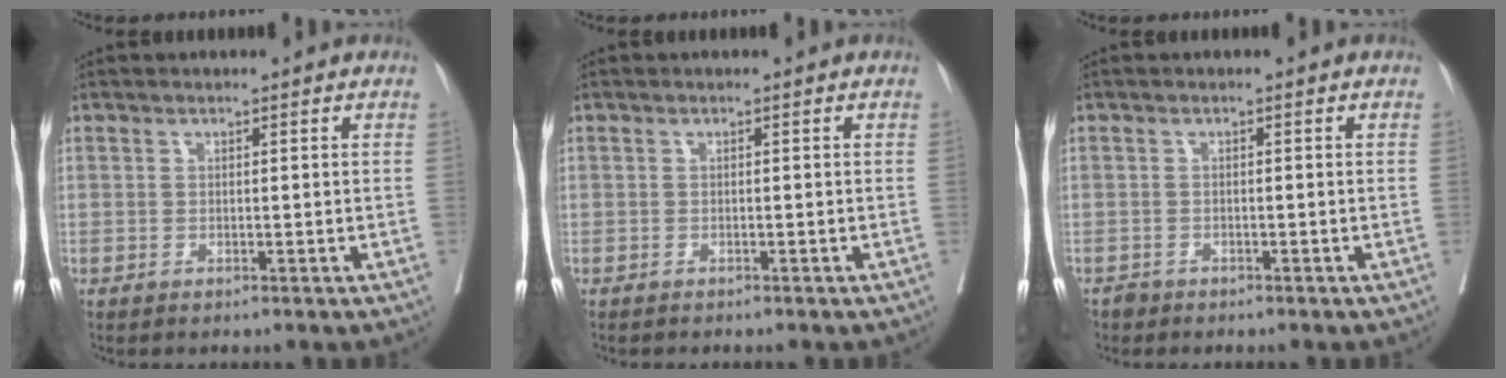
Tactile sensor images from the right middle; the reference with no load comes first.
{"total": 0.9, "force": [-0.9, 0.2, 0.3], "torque": [-0.009, -0.002, -0.014]}
{"total": 1.0, "force": [-0.8, 0.6, -0.1], "torque": [-0.003, 0.002, -0.017]}